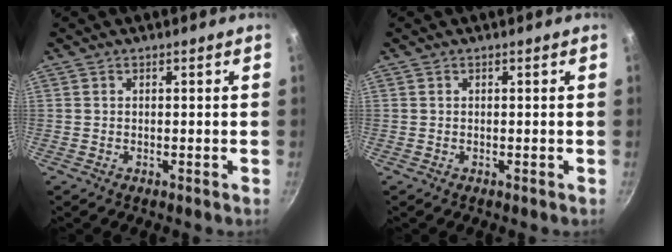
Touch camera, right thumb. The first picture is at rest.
{"total": 0.0}